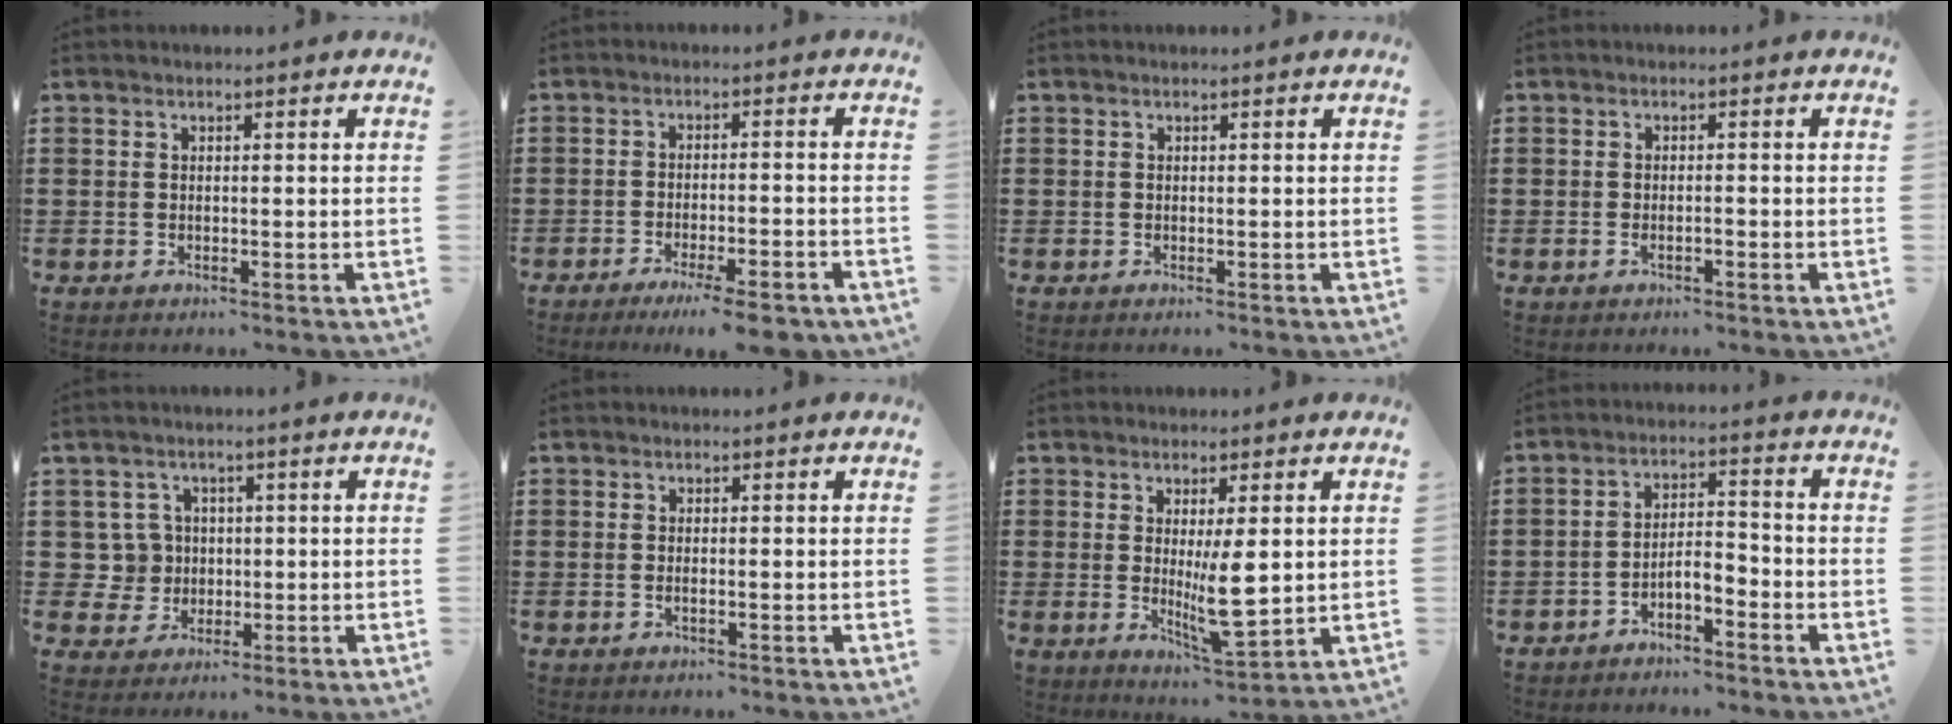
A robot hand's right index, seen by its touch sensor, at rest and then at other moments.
{"total": 5.3, "force": [-4.2, 0.1, 3.3], "torque": [-0.050, -0.010, -0.074]}
{"total": 0.0}
{"total": 1.1, "force": [-0.7, 0.1, 0.9], "torque": [-0.017, -0.006, -0.012]}
{"total": 4.8, "force": [0.2, 4.6, 1.2], "torque": [-0.046, 0.013, 0.005]}
{"total": 0.6, "force": [-0.2, -0.2, 0.5], "torque": [-0.010, -0.006, -0.001]}
{"total": 7.3, "force": [0.2, 1.8, 7.0], "torque": [-0.125, -0.021, 0.003]}
{"total": 3.3, "force": [-2.8, 0.7, 1.6], "torque": [-0.033, 0.007, -0.058]}